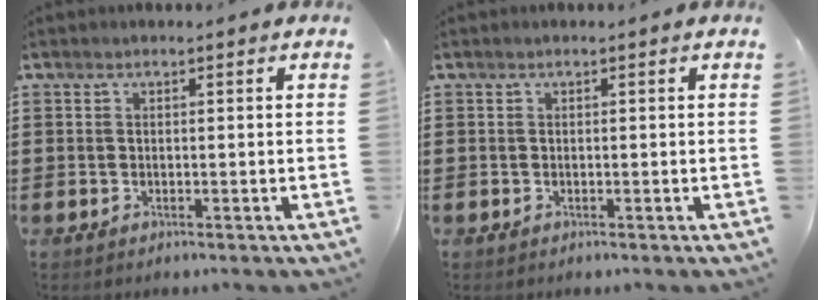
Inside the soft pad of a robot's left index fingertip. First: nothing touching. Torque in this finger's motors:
{"motor_torque": [0.00, 0.00, 0.00, -0.01]}